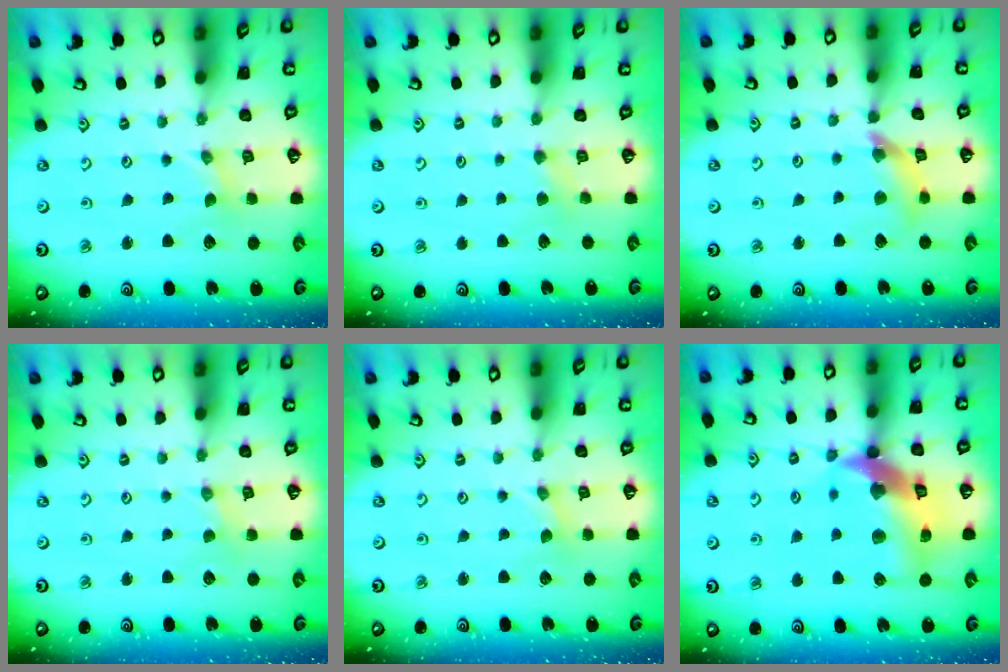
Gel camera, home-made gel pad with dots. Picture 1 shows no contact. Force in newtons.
{"total": 3.0, "press": 2.9, "slide": 0.5}
{"total": 10.2, "press": 10.1, "slide": 1.3}
{"total": 0.5, "press": 0.5, "slide": 0.1}
{"total": 0.0}
{"total": 19.5, "press": 19.3, "slide": 2.8}